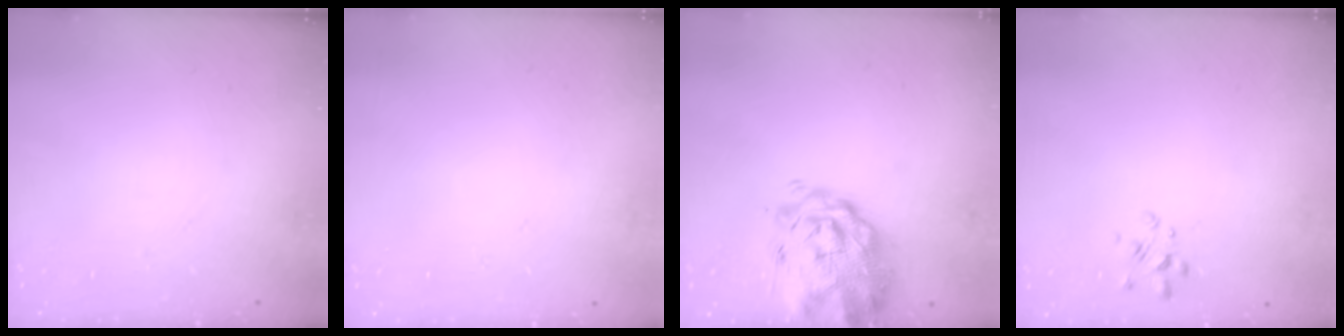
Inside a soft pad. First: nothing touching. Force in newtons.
{"total": 1.8, "press": 1.8, "slide": 0.2}
{"total": 6.2, "press": 5.5, "slide": 2.8}
{"total": 2.6, "press": 2.3, "slide": 1.2}